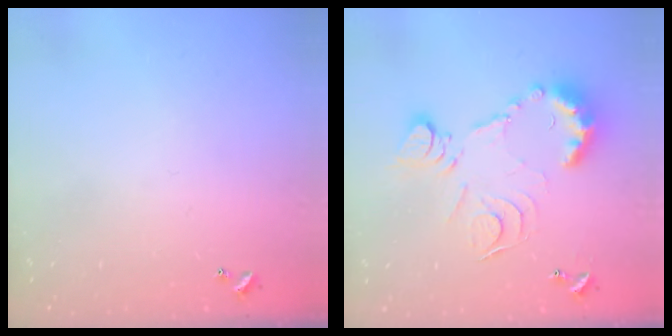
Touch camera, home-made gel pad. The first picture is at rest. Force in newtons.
{"total": 13.9, "press": 13.8, "slide": 1.2}